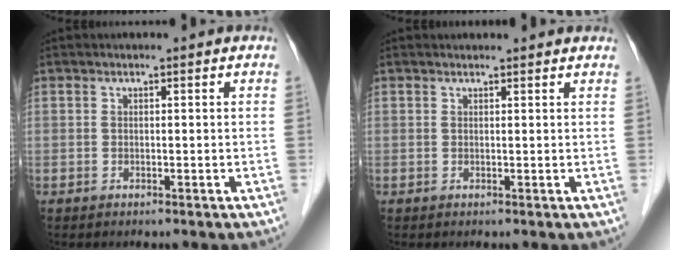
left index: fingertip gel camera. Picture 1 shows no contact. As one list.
[{"total": 3.3, "force": [3.1, 0.6, 0.8], "torque": [-0.014, 0.014, 0.030]}]